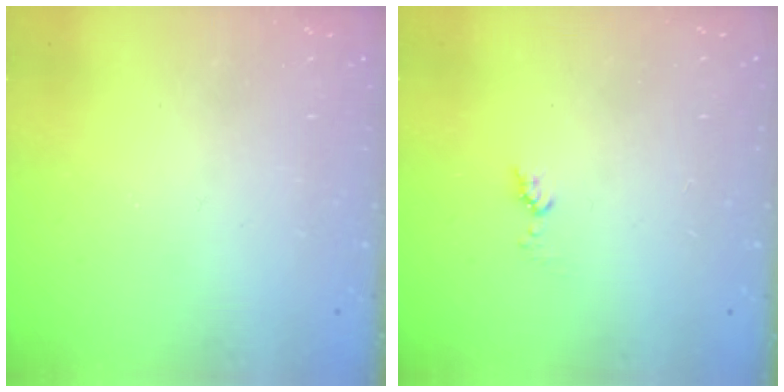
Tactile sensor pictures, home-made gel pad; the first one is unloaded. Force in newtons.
{"total": 3.7, "press": 3.6, "slide": 0.4}